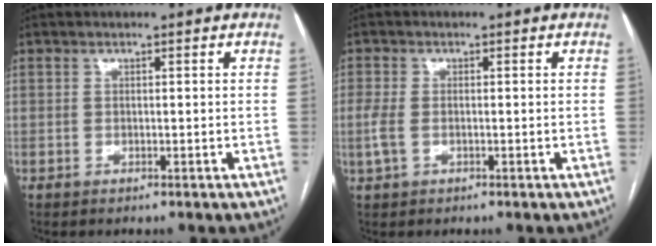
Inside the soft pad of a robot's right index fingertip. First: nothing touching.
{"total": 3.0, "force": [-0.7, 1.7, 2.4], "torque": [-0.069, 0.002, -0.014]}